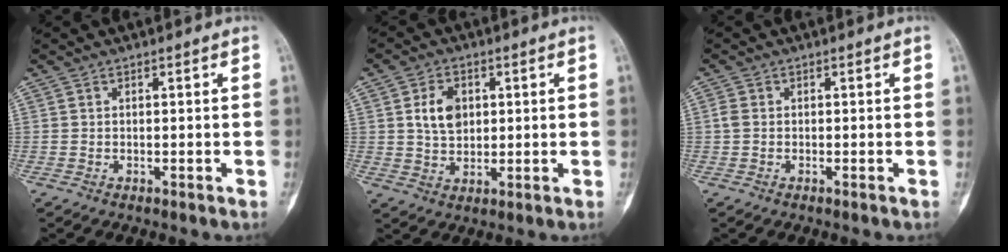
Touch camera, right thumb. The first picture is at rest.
{"total": 6.7, "force": [1.5, 4.8, 4.4], "torque": [-0.062, -0.008, 0.028]}
{"total": 1.3, "force": [-0.3, 0.7, 1.0], "torque": [-0.027, -0.002, -0.011]}